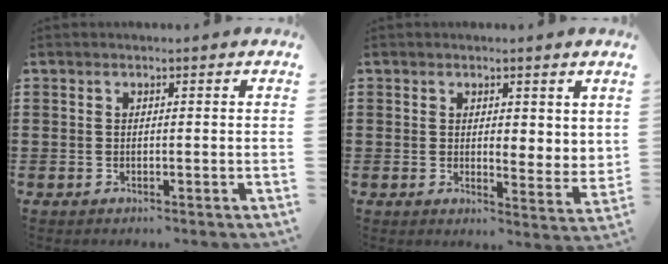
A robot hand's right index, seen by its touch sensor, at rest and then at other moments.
{"total": 2.6, "force": [1.9, 1.4, 1.0], "torque": [-0.018, 0.002, 0.034]}